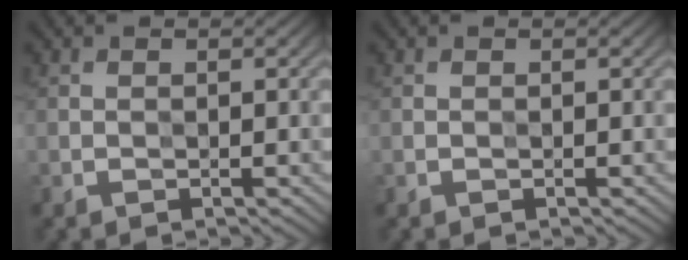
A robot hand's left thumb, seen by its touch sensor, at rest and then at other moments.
{"total": 0.0}